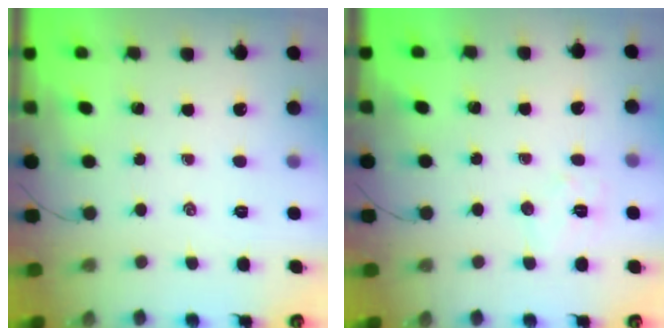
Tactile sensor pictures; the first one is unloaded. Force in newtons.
{"total": 5.6, "press": 5.5, "slide": 0.9}